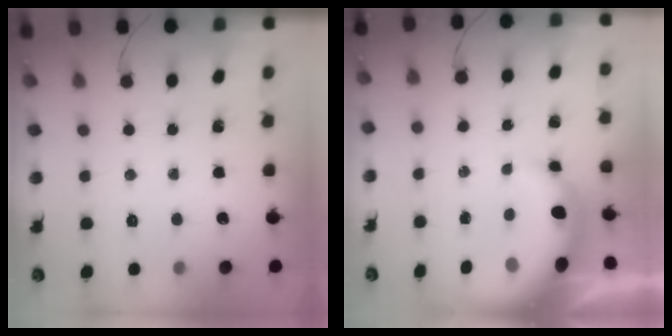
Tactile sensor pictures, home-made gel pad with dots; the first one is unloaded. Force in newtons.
{"total": 8.0, "press": 7.8, "slide": 1.6}